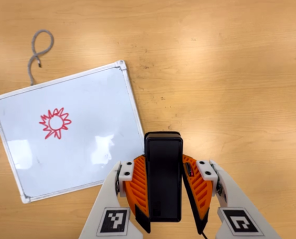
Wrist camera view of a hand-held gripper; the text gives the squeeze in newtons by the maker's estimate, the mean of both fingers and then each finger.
{"total": 6.8, "left": 5.5, "right": 8.1}